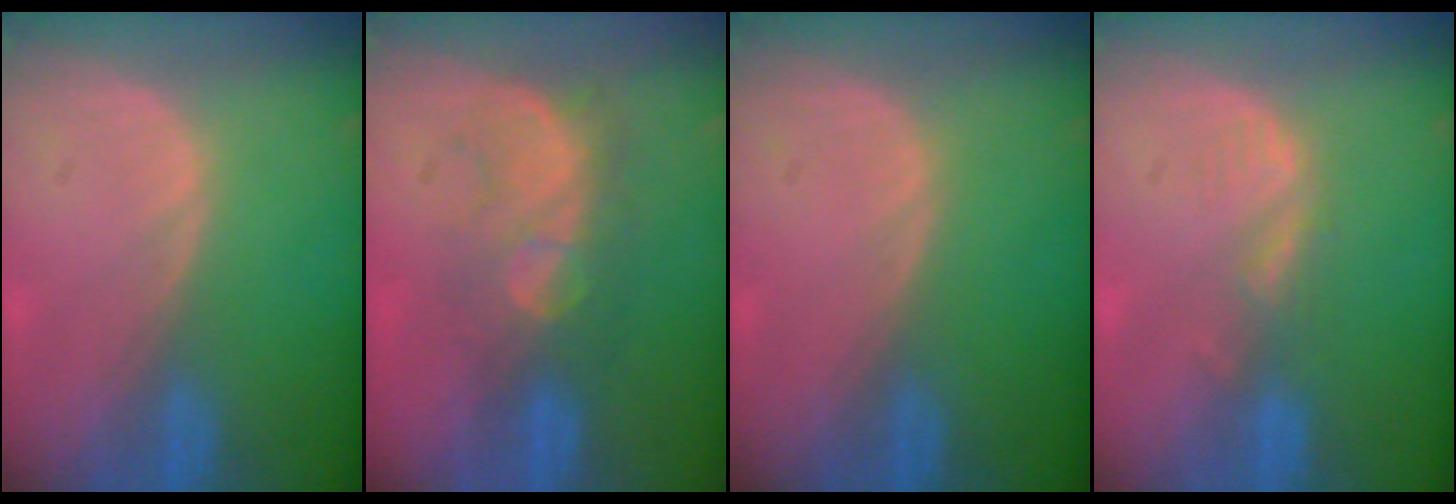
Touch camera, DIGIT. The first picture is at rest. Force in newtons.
{"total": 7.8, "press": 7.2, "slide": 3.1}
{"total": 0.0}
{"total": 2.0, "press": 2.0, "slide": 0.3}